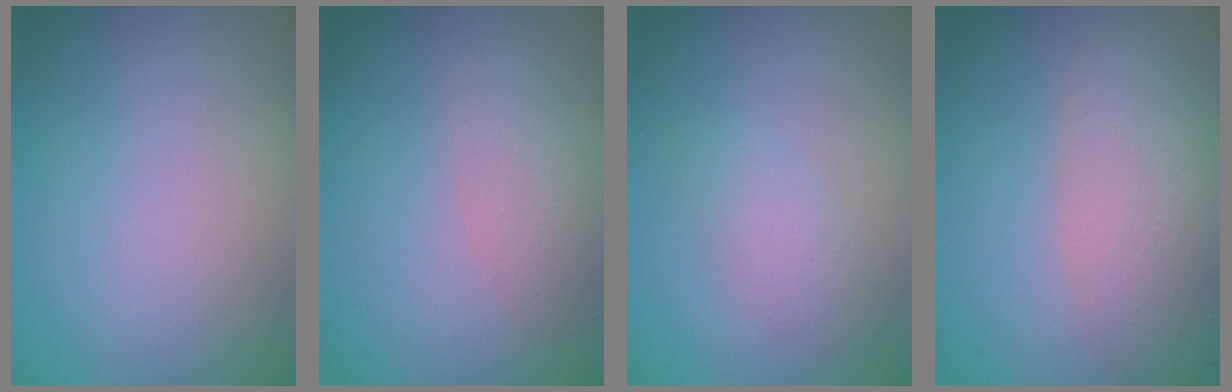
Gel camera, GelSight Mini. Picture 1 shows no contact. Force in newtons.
{"total": 2.5, "press": 2.5, "slide": 0.1}
{"total": 2.1, "press": 2.1, "slide": 0.1}
{"total": 5.4, "press": 5.4, "slide": 0.3}